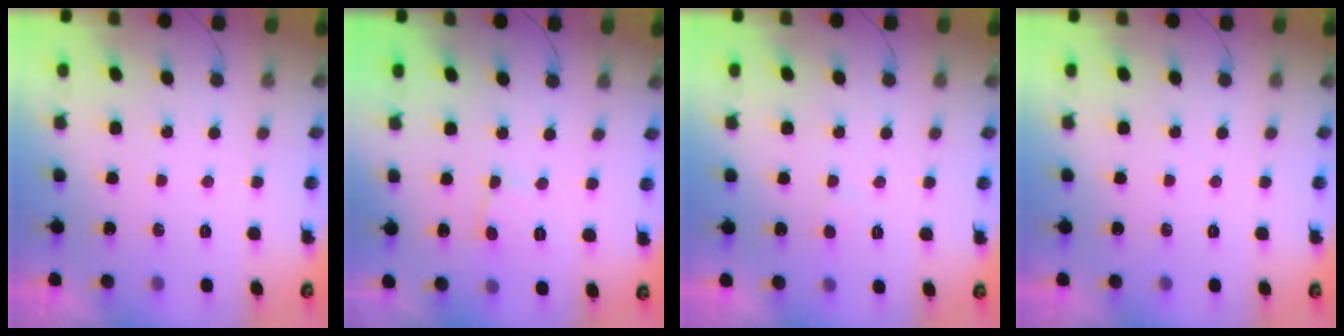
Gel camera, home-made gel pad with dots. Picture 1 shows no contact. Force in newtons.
{"total": 2.6, "press": 2.6, "slide": 0.2}
{"total": 2.3, "press": 2.3, "slide": 0.3}
{"total": 0.0}